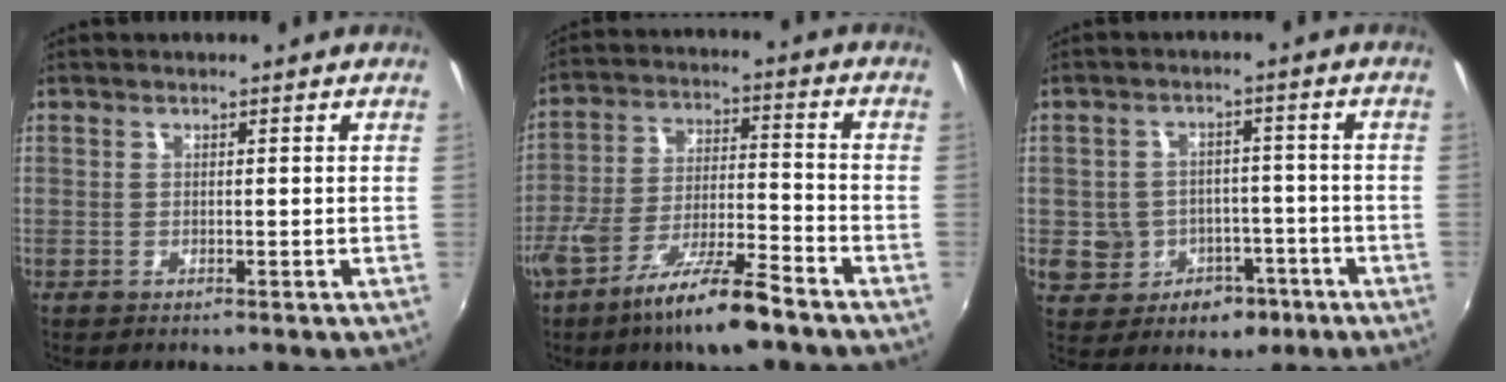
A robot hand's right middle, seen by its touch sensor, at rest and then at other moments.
{"total": 13.3, "force": [-9.1, 2.2, 9.5], "torque": [-0.189, -0.024, -0.162]}
{"total": 9.3, "force": [-3.4, 8.1, 3.2], "torque": [-0.084, 0.021, -0.031]}